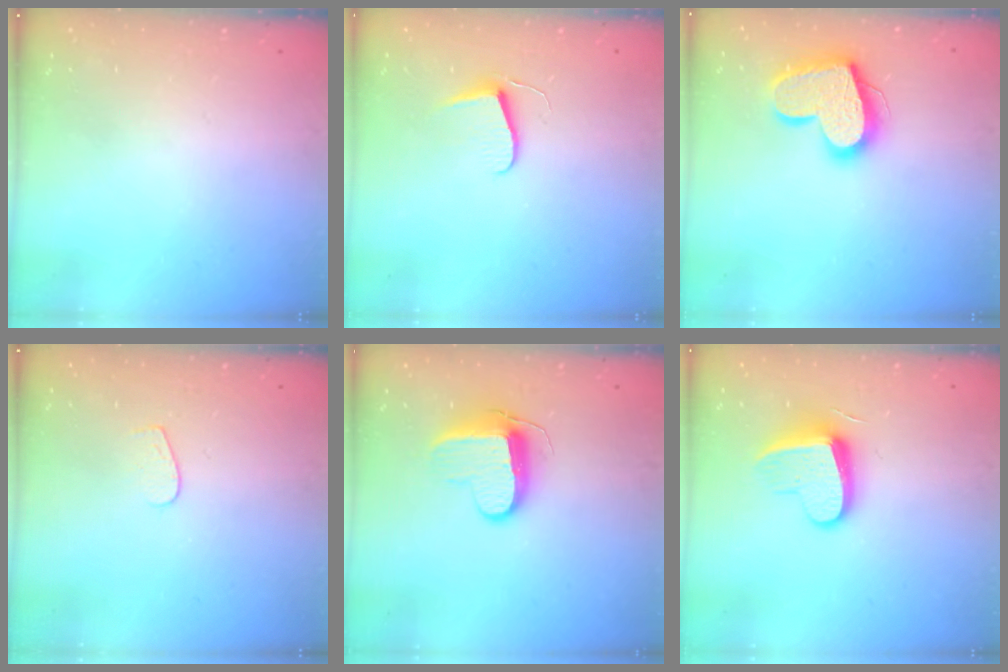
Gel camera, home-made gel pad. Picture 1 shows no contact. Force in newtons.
{"total": 6.2, "press": 6.1, "slide": 0.6}
{"total": 17.7, "press": 17.7, "slide": 1.5}
{"total": 3.1, "press": 3.1, "slide": 0.2}
{"total": 10.0, "press": 10.0, "slide": 0.2}
{"total": 11.6, "press": 11.6, "slide": 0.5}